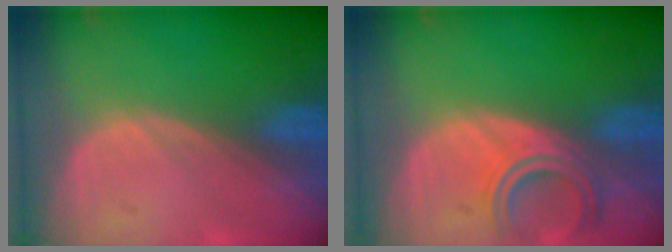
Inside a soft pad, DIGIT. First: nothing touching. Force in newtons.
{"total": 5.4, "press": 5.0, "slide": 2.0}